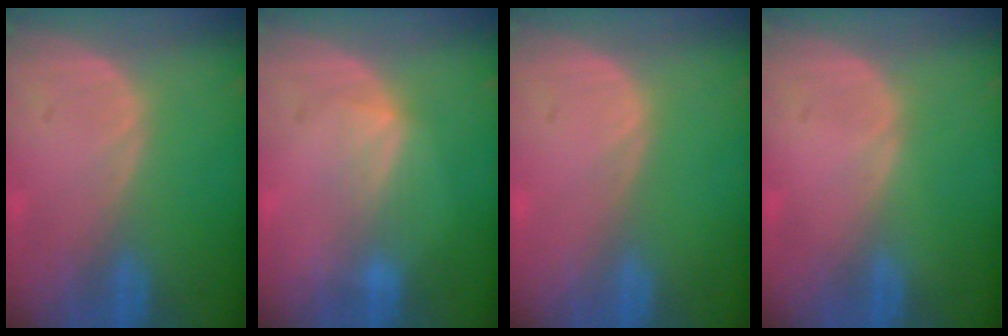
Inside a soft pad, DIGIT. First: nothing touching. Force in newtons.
{"total": 2.7, "press": 2.7, "slide": 0.4}
{"total": 0.0}
{"total": 0.0}